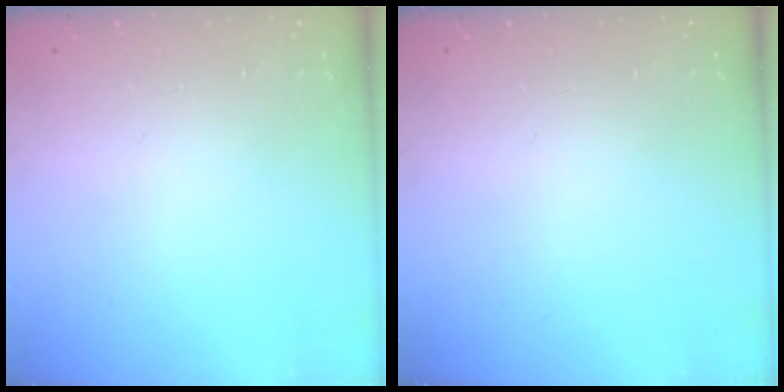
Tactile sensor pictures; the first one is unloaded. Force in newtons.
{"total": 0.0}